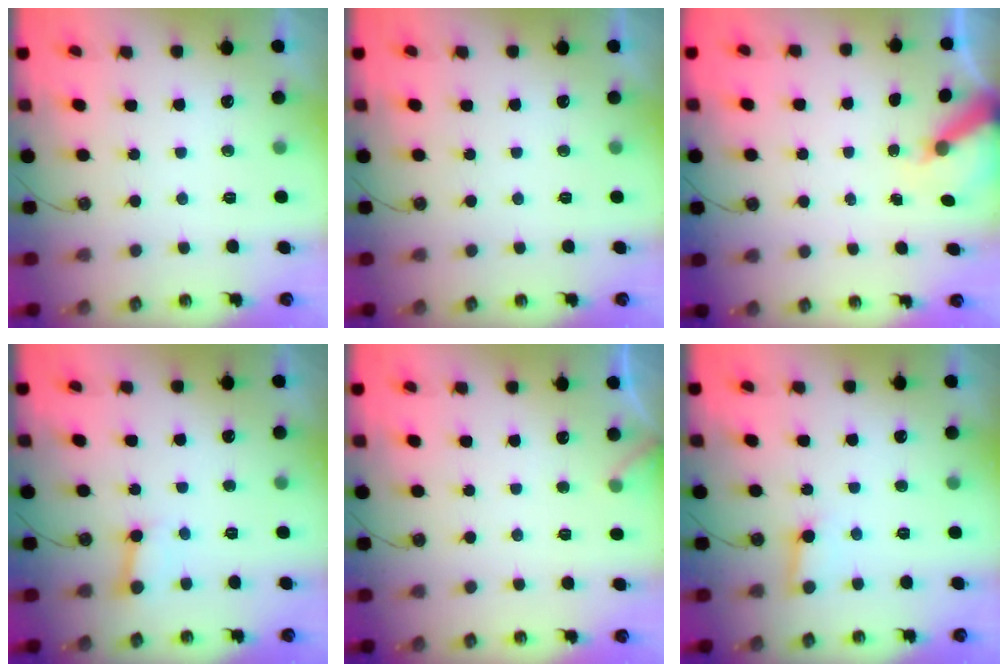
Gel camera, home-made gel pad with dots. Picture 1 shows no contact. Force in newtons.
{"total": 0.0}
{"total": 5.1, "press": 5.0, "slide": 0.5}
{"total": 3.3, "press": 3.3, "slide": 0.2}
{"total": 4.5, "press": 4.5, "slide": 0.3}
{"total": 4.1, "press": 4.1, "slide": 0.6}